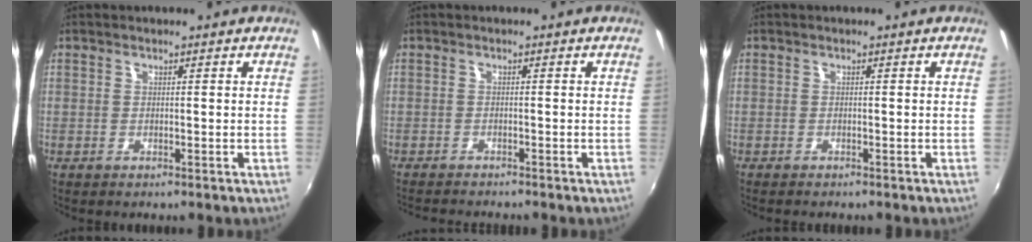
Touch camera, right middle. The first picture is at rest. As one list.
[{"total": 4.1, "force": [-3.9, 0.3, 1.2], "torque": [-0.034, -0.016, -0.066]}, {"total": 1.1, "force": [-1.0, 0.2, 0.4], "torque": [-0.009, -0.008, -0.017]}]